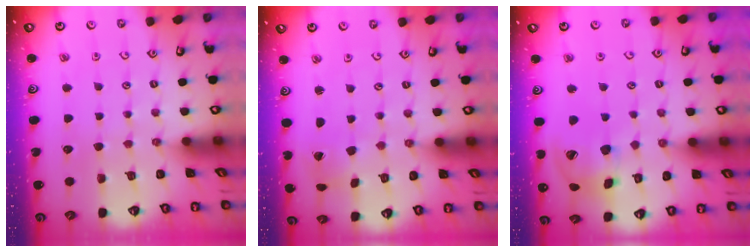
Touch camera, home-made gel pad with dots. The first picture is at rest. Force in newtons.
{"total": 2.1, "press": 2.1, "slide": 0.2}
{"total": 16.9, "press": 16.8, "slide": 2.5}